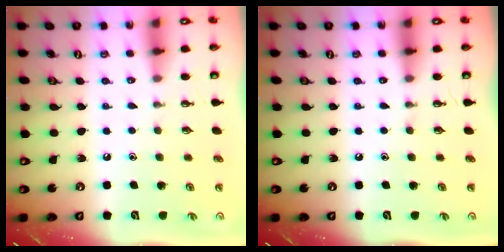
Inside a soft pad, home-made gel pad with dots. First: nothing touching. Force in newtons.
{"total": 0.0}